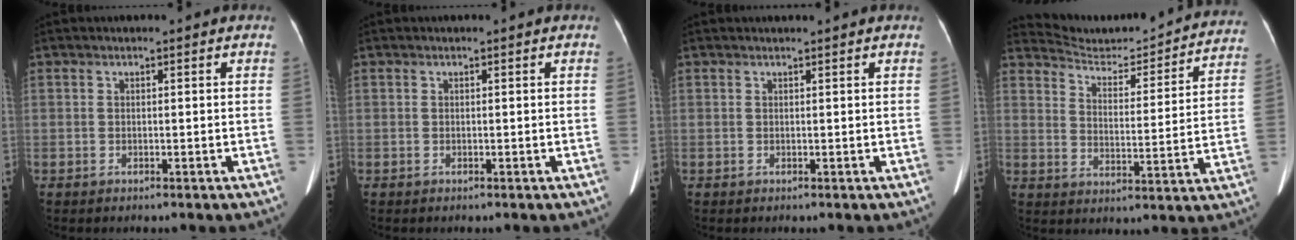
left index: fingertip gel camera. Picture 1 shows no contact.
{"total": 0.0}
{"total": 0.9, "force": [0.8, -0.1, 0.3], "torque": [-0.006, 0.010, 0.017]}
{"total": 18.9, "force": [18.3, 3.4, 3.6], "torque": [-0.043, -0.036, 0.232]}